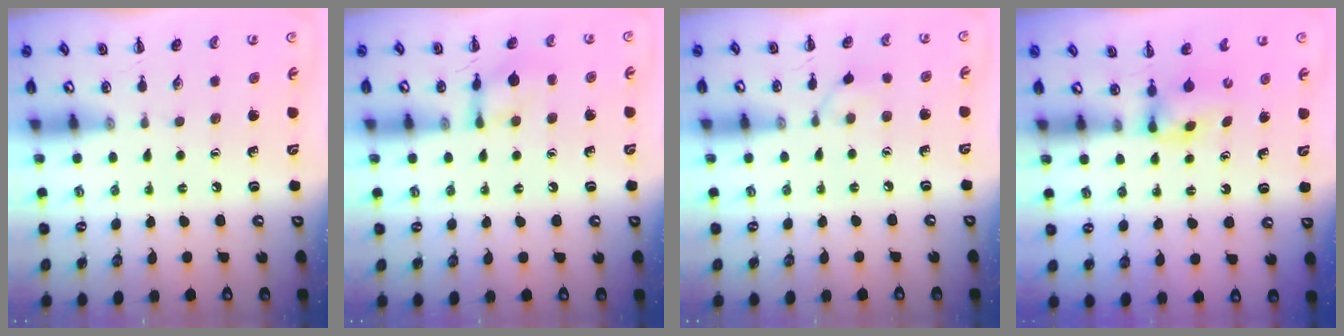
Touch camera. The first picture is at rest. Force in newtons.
{"total": 9.1, "press": 9.1, "slide": 0.5}
{"total": 5.3, "press": 5.1, "slide": 1.7}
{"total": 3.3, "press": 3.0, "slide": 1.2}